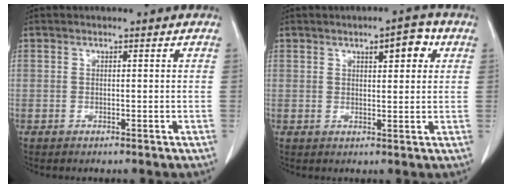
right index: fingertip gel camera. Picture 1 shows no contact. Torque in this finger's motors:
{"motor_torque": [0.09, 0.02, 0.06, 0.04]}